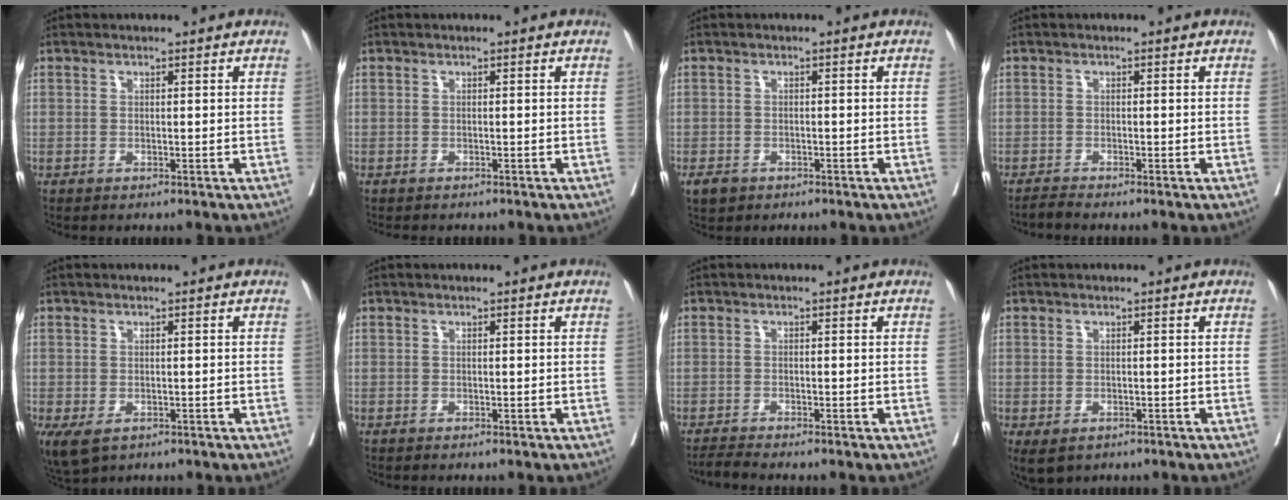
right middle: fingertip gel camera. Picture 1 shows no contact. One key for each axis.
{"total": 1.6, "fx": -1.4, "fy": 0.5, "fz": 0.5, "tx": -0.015, "ty": -0.004, "tz": -0.017}
{"total": 2.3, "fx": -1.5, "fy": 1.5, "fz": 0.8, "tx": -0.020, "ty": 0.000, "tz": -0.020}
{"total": 1.1, "fx": -1.1, "fy": -0.4, "fz": 0.1, "tx": -0.009, "ty": -0.005, "tz": -0.022}
{"total": 4.9, "fx": -2.4, "fy": 3.0, "fz": 3.0, "tx": -0.063, "ty": -0.013, "tz": -0.035}
{"total": 0.0}
{"total": 1.8, "fx": -1.6, "fy": -0.7, "fz": 0.2, "tx": -0.011, "ty": -0.010, "tz": -0.033}
{"total": 3.4, "fx": -1.9, "fy": 2.2, "fz": 1.7, "tx": -0.029, "ty": -0.007, "tz": -0.023}